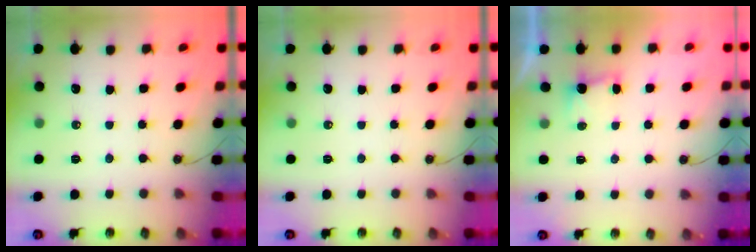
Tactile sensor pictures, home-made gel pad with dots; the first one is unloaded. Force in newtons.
{"total": 0.0}
{"total": 2.4, "press": 2.3, "slide": 0.9}